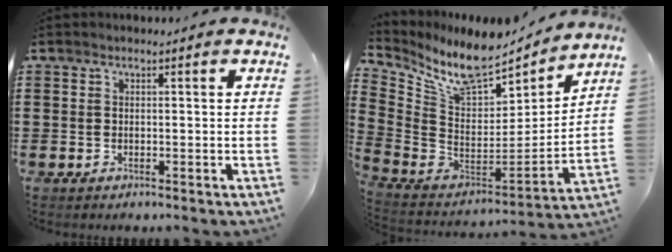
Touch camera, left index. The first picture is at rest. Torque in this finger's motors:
{"motor_torque": [2.14, 0.00, 0.27, 0.12]}